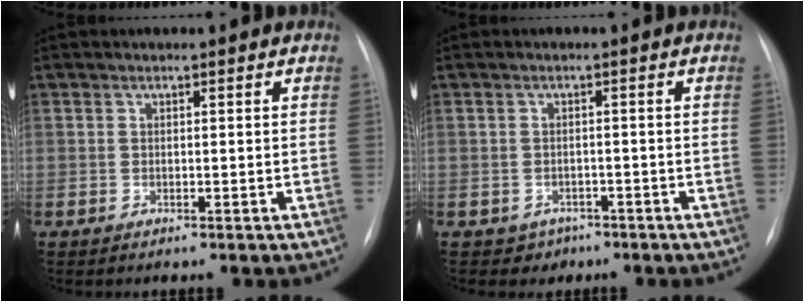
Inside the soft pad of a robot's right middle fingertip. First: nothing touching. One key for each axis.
{"total": 2.4, "fx": -1.5, "fy": 2.0, "fz": -0.2, "tx": 0.001, "ty": 0.010, "tz": -0.018}